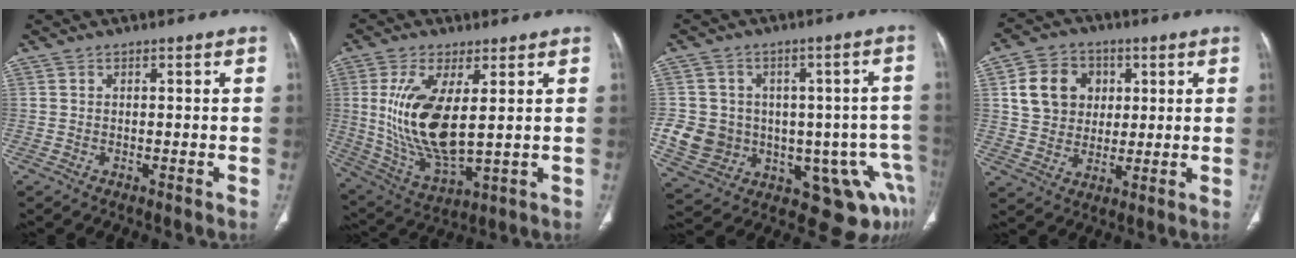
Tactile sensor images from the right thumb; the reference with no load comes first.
{"total": 15.8, "force": [2.4, 6.3, 14.2], "torque": [-0.291, -0.027, 0.062]}
{"total": 19.4, "force": [-4.1, 14.7, 12.0], "torque": [-0.175, 0.046, -0.026]}
{"total": 11.7, "force": [3.1, 9.8, 5.7], "torque": [-0.069, -0.001, 0.057]}